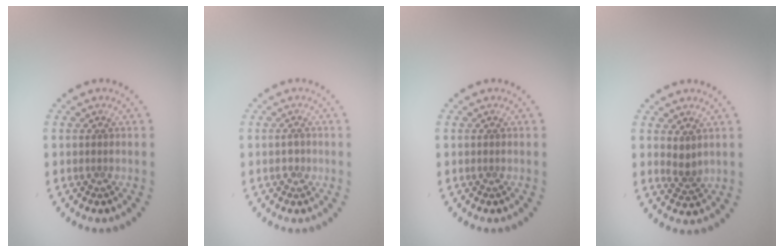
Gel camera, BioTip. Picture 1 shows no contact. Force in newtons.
{"total": 0.9, "press": 0.9, "slide": 0.3}
{"total": 0.0}
{"total": 1.5, "press": 1.3, "slide": 0.8}